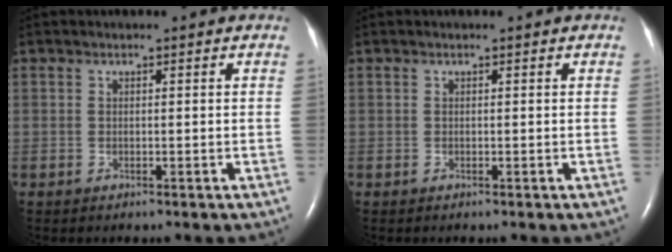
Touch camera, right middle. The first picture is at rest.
{"total": 0.0}